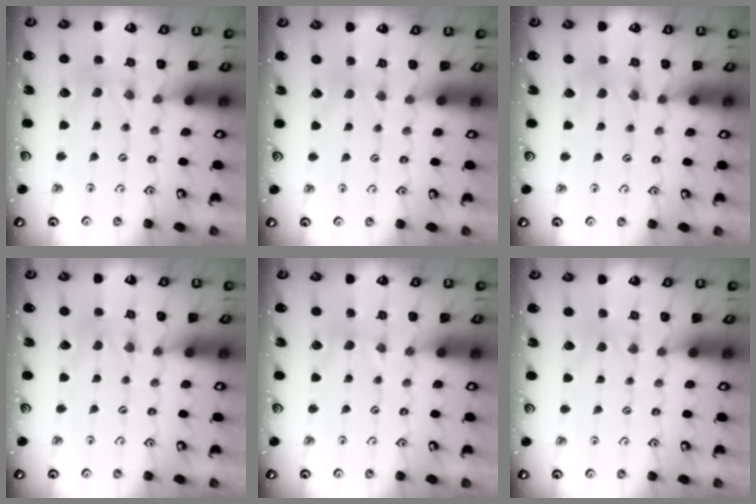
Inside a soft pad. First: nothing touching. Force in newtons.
{"total": 2.2, "press": 2.2, "slide": 0.4}
{"total": 1.6, "press": 1.6, "slide": 0.2}
{"total": 0.5, "press": 0.5, "slide": 0.1}
{"total": 2.0, "press": 1.9, "slide": 0.4}
{"total": 2.1, "press": 2.1, "slide": 0.5}